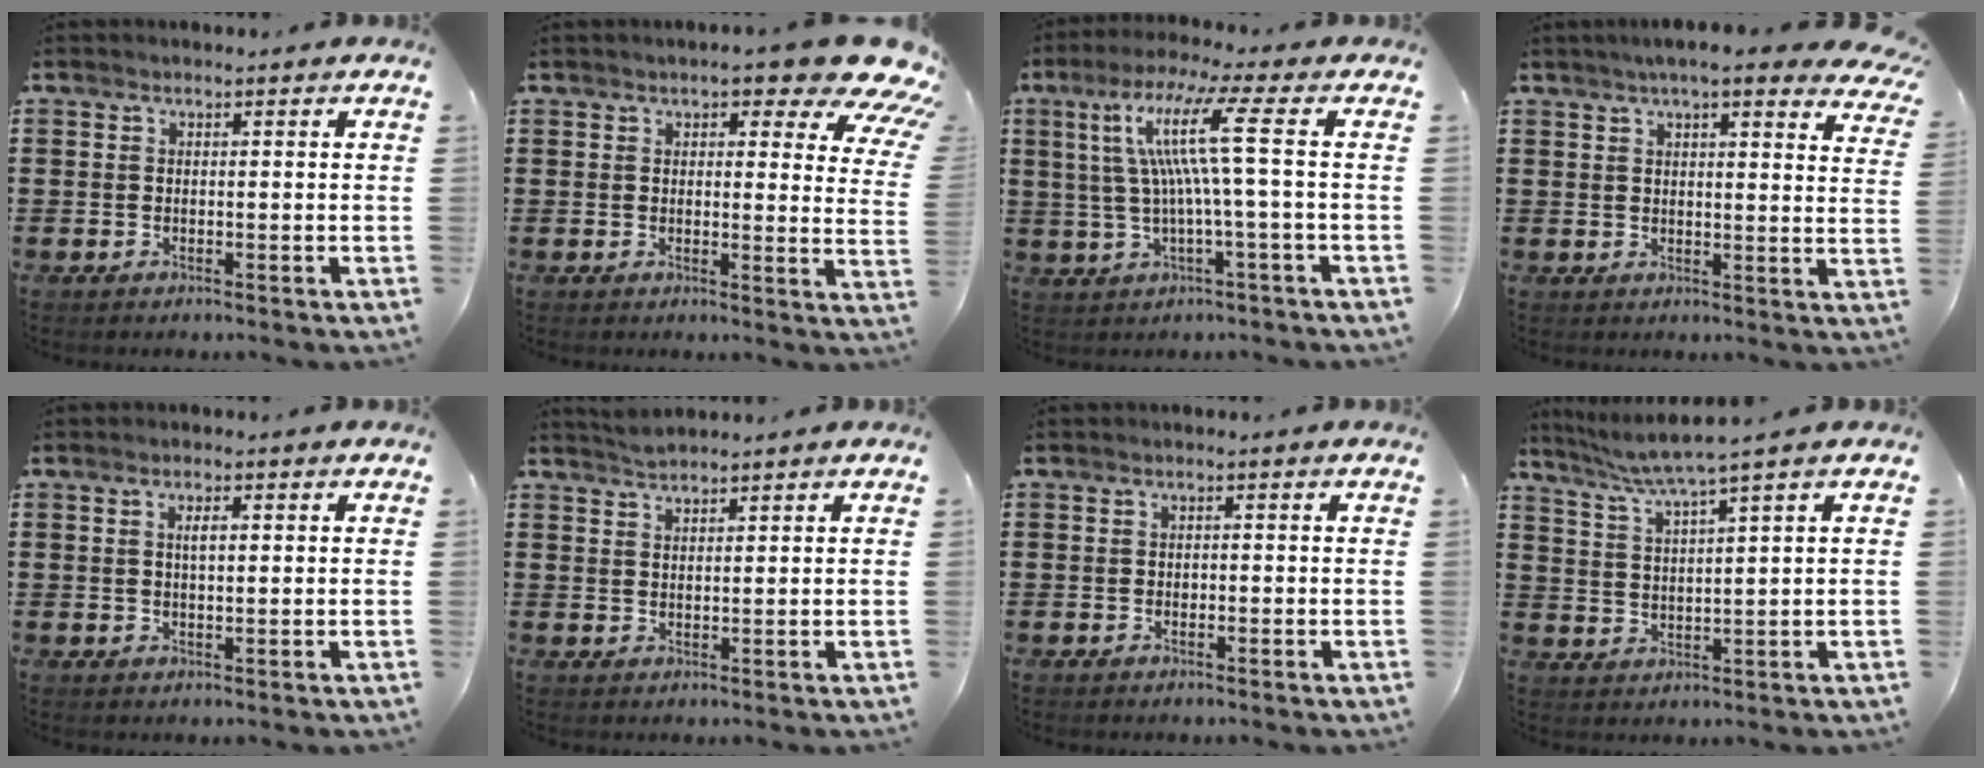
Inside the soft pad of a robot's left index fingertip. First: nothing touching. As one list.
[{"total": 7.8, "force": [6.1, 1.5, 4.7], "torque": [-0.070, -0.030, 0.100]}, {"total": 10.8, "force": [1.5, 0.0, 10.7], "torque": [-0.224, -0.003, 0.009]}, {"total": 6.0, "force": [5.1, 1.0, 2.9], "torque": [-0.065, -0.007, 0.091]}, {"total": 2.1, "force": [0.5, 0.6, 2.0], "torque": [-0.038, 0.003, 0.006]}, {"total": 1.7, "force": [1.7, 0.0, 0.1], "torque": [-0.006, 0.003, 0.034]}, {"total": 0.5, "force": [-0.3, 0.3, 0.3], "torque": [-0.009, -0.003, -0.005]}, {"total": 3.9, "force": [3.1, -0.7, 2.4], "torque": [-0.058, -0.014, 0.047]}]